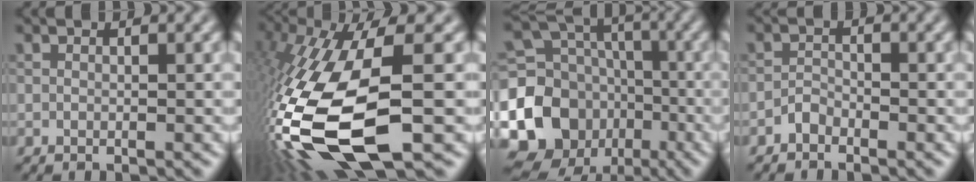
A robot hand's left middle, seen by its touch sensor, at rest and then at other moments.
{"total": 15.8, "force": [-4.6, 4.9, 14.3], "torque": [-0.320, -0.026, -0.075]}
{"total": 13.2, "force": [-4.0, 11.5, 5.1], "torque": [-0.133, -0.009, -0.093]}
{"total": 1.1, "force": [-0.9, 0.5, 0.2], "torque": [-0.005, 0.007, -0.022]}